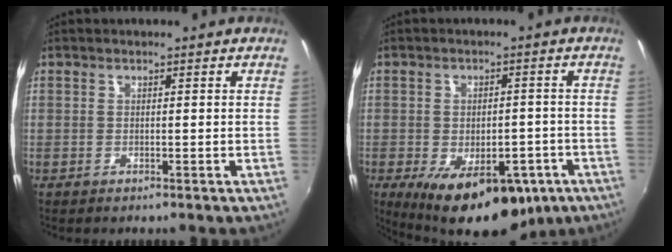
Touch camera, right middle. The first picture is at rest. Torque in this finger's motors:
{"motor_torque": [1.89, -0.25, 1.06, 0.21]}